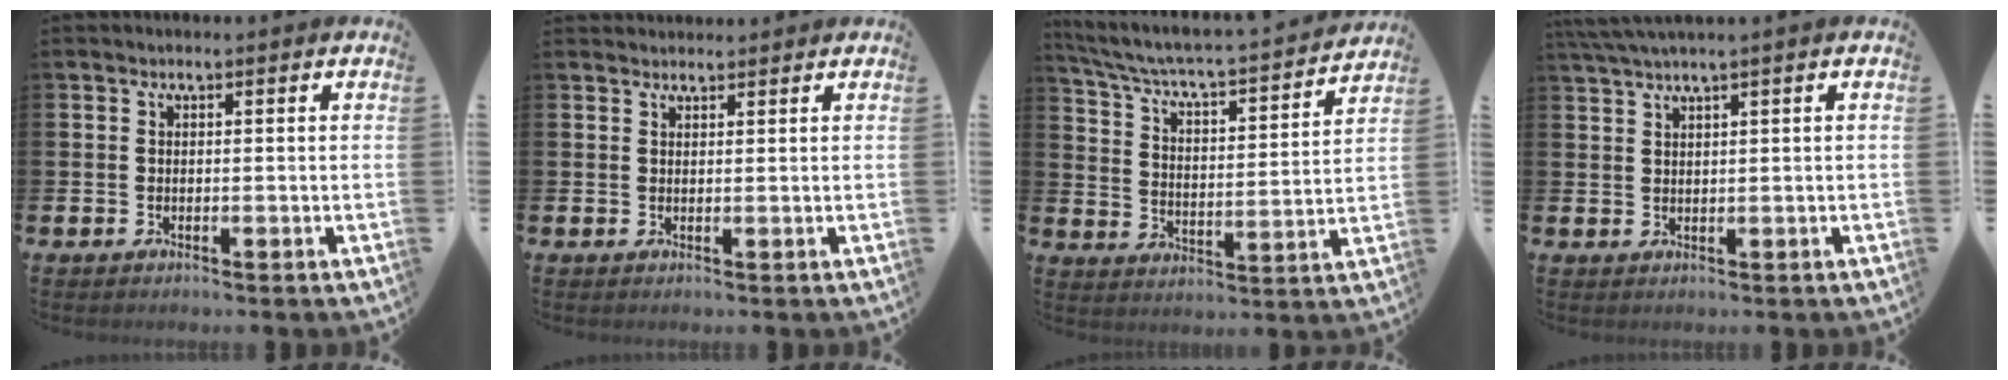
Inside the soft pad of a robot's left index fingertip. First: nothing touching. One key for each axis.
{"total": 1.4, "fx": 1.4, "fy": 0.3, "fz": 0.1, "tx": 0.006, "ty": -0.004, "tz": 0.024}
{"total": 5.2, "fx": 4.7, "fy": 0.7, "fz": 2.0, "tx": -0.069, "ty": -0.043, "tz": 0.071}
{"total": 2.4, "fx": 1.8, "fy": -0.5, "fz": 1.6, "tx": -0.039, "ty": 0.005, "tz": 0.035}